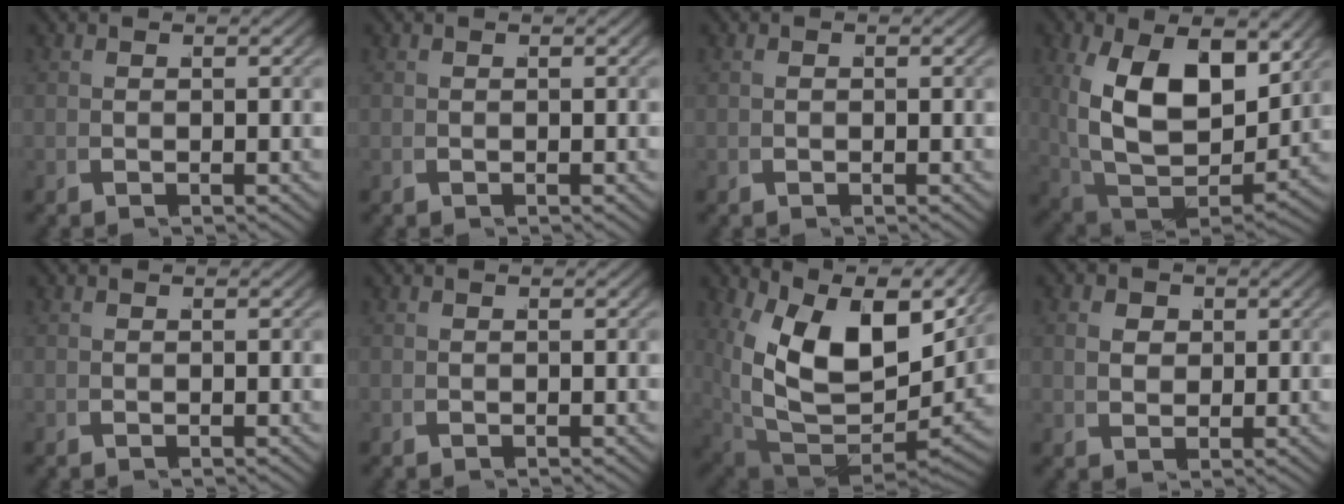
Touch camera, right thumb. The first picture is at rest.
{"total": 0.0}
{"total": 0.0}
{"total": 12.7, "force": [-0.3, 8.2, 9.7], "torque": [-0.235, -0.069, 0.029]}
{"total": 0.0}
{"total": 0.0}
{"total": 14.1, "force": [0.5, 8.5, 11.3], "torque": [-0.227, -0.068, 0.044]}
{"total": 2.6, "force": [0.9, 2.0, 1.4], "torque": [-0.023, -0.007, 0.024]}